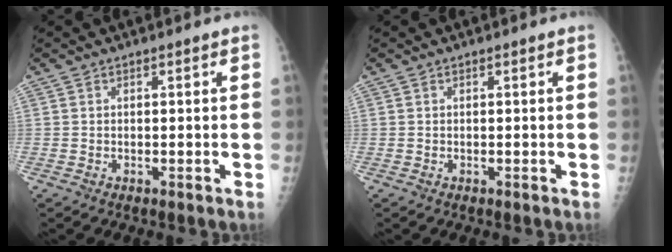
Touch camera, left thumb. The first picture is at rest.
{"total": 0.0}